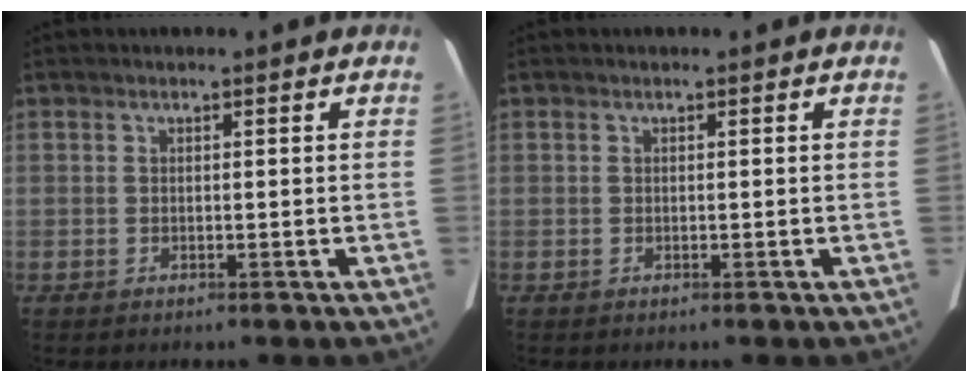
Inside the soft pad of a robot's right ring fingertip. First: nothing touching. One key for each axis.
{"total": 0.0}